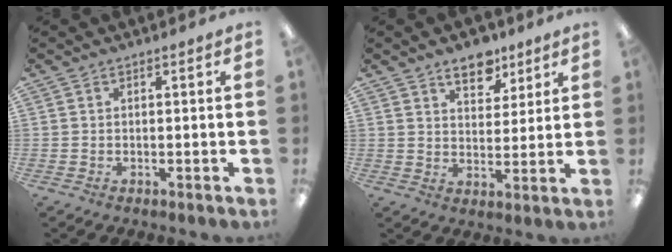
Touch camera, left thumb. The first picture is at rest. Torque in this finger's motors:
{"motor_torque": [0.98, 0.73, 0.72, -0.77, 0.00]}